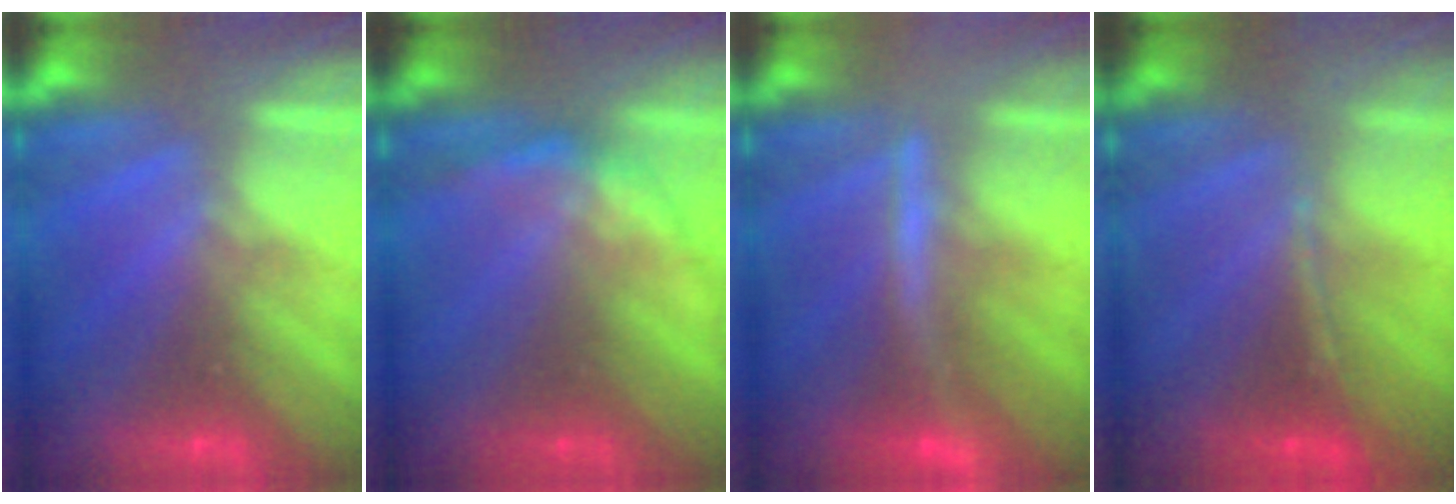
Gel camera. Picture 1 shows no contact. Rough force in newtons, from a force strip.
{"total": 2.2}
{"total": 2.8}
{"total": 1.2}